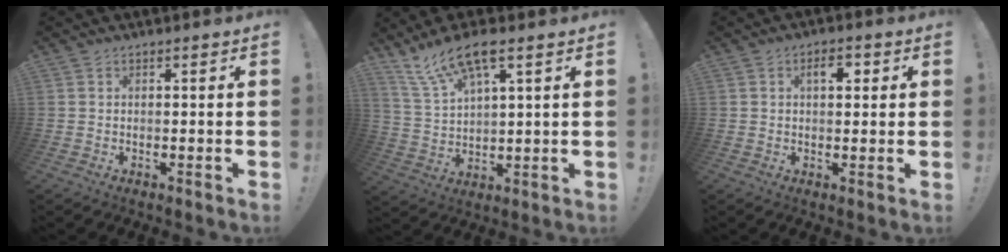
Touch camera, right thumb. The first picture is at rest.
{"total": 11.6, "force": [7.9, 3.4, 7.8], "torque": [-0.155, -0.031, 0.144]}
{"total": 4.6, "force": [1.4, 2.1, 3.8], "torque": [-0.046, -0.001, 0.017]}